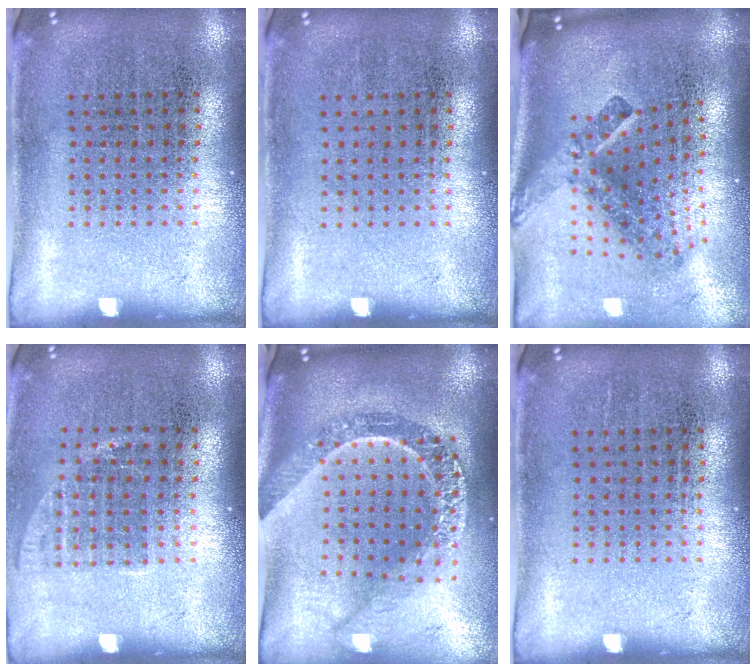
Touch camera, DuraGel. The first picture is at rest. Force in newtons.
{"total": 0.0}
{"total": 2.9, "press": 1.8, "slide": 2.3}
{"total": 1.1, "press": 0.9, "slide": 0.6}
{"total": 2.8, "press": 2.2, "slide": 1.7}
{"total": 0.0}